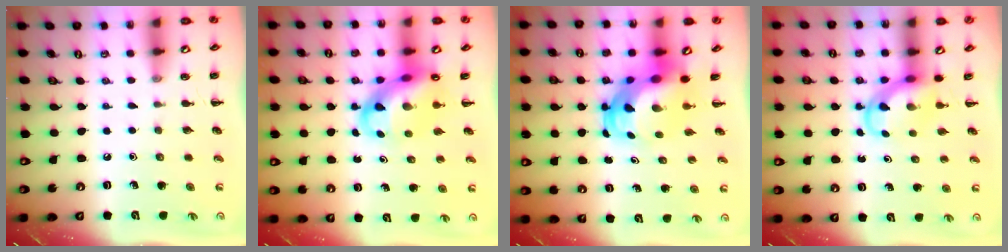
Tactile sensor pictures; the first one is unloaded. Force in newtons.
{"total": 11.5, "press": 11.0, "slide": 3.2}
{"total": 7.1, "press": 6.8, "slide": 2.2}
{"total": 5.1, "press": 5.0, "slide": 0.4}